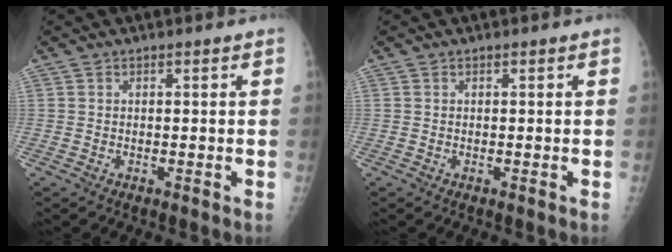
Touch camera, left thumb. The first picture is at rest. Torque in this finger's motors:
{"motor_torque": [0.02, 0.33, 0.00, 0.00, 0.00]}